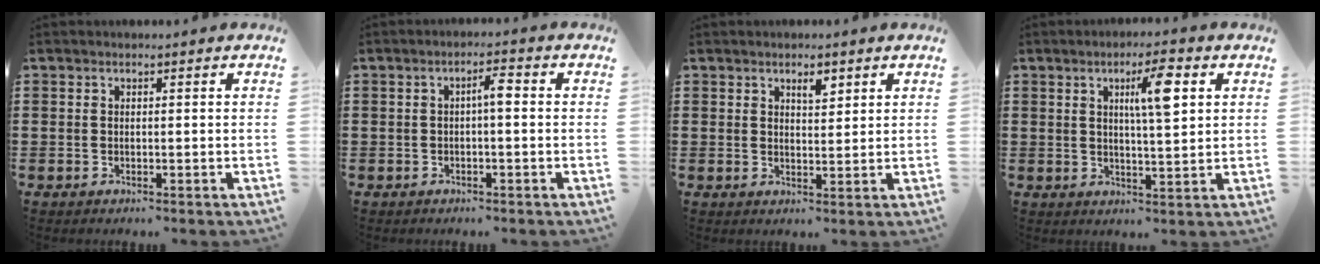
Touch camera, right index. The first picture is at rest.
{"total": 2.5, "force": [-0.1, 0.5, 2.4], "torque": [-0.046, 0.006, -0.005]}
{"total": 2.5, "force": [1.8, 1.0, 1.5], "torque": [-0.018, -0.003, 0.028]}
{"total": 6.9, "force": [2.4, 1.3, 6.3], "torque": [-0.114, 0.002, 0.033]}